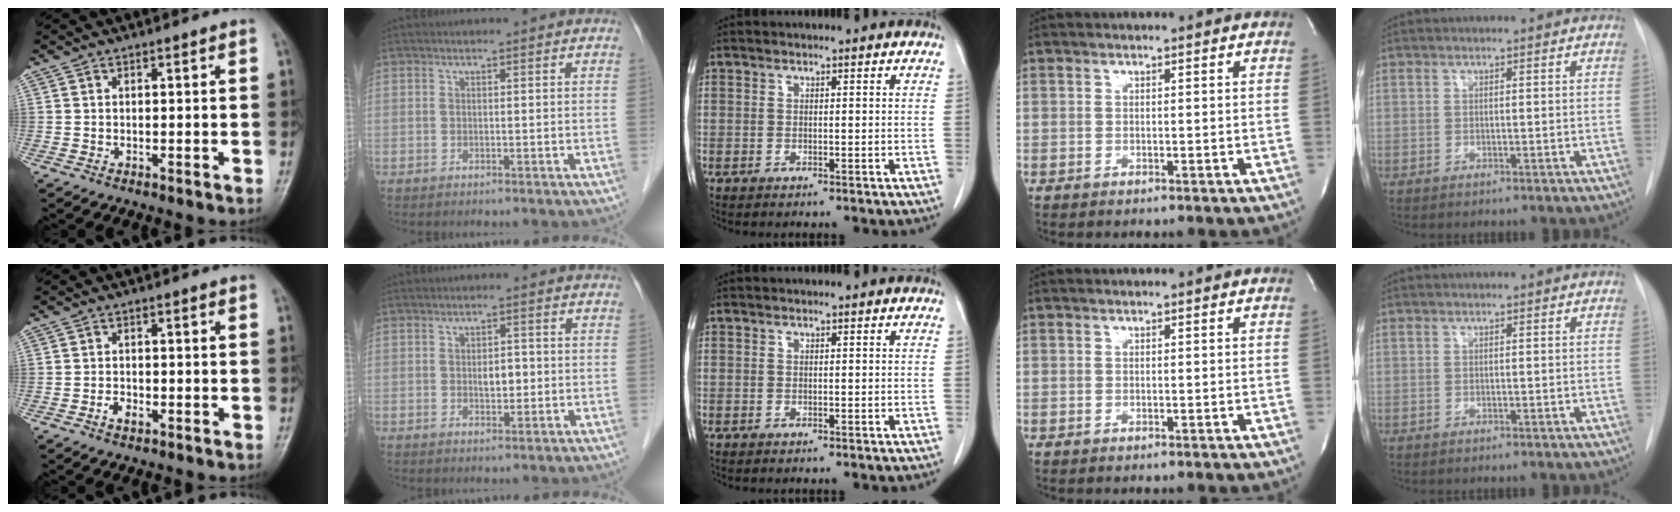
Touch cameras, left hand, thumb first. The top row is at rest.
{"thumb": {"total": 1.9, "force": [-1.1, 1.2, 1.1], "torque": [-0.018, 0.006, -0.019]}, "index": {"total": 2.5, "force": [-0.3, 1.4, 2.0], "torque": [-0.033, -0.001, -0.002]}}